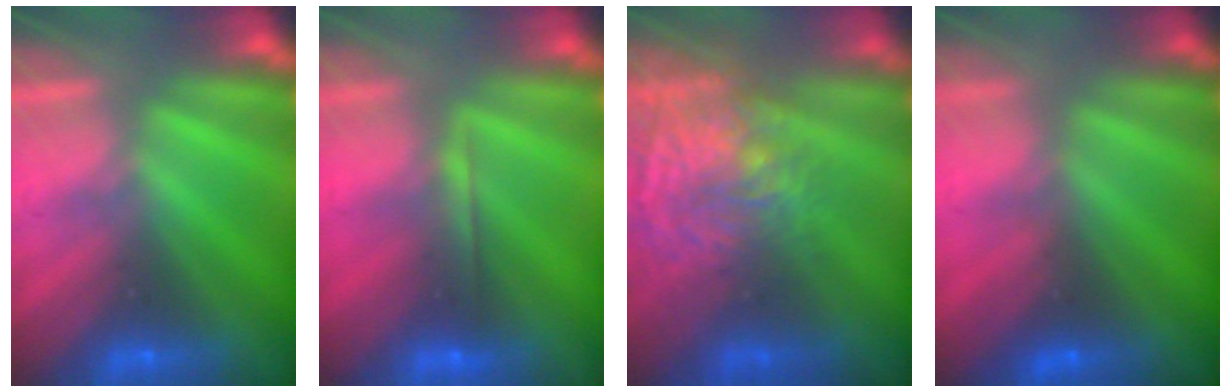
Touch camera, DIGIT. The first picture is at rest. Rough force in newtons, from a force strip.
{"total": 1.8}
{"total": 7.6}
{"total": 4.6}